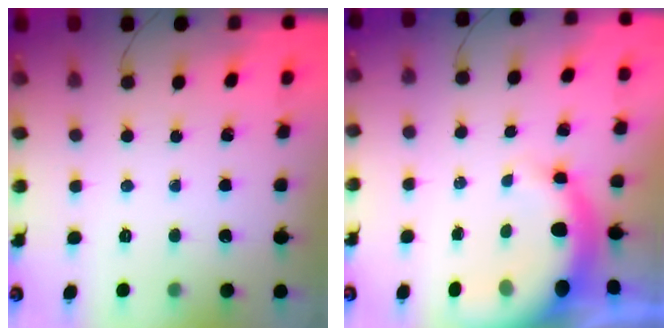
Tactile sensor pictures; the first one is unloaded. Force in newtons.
{"total": 8.6, "press": 8.4, "slide": 1.9}